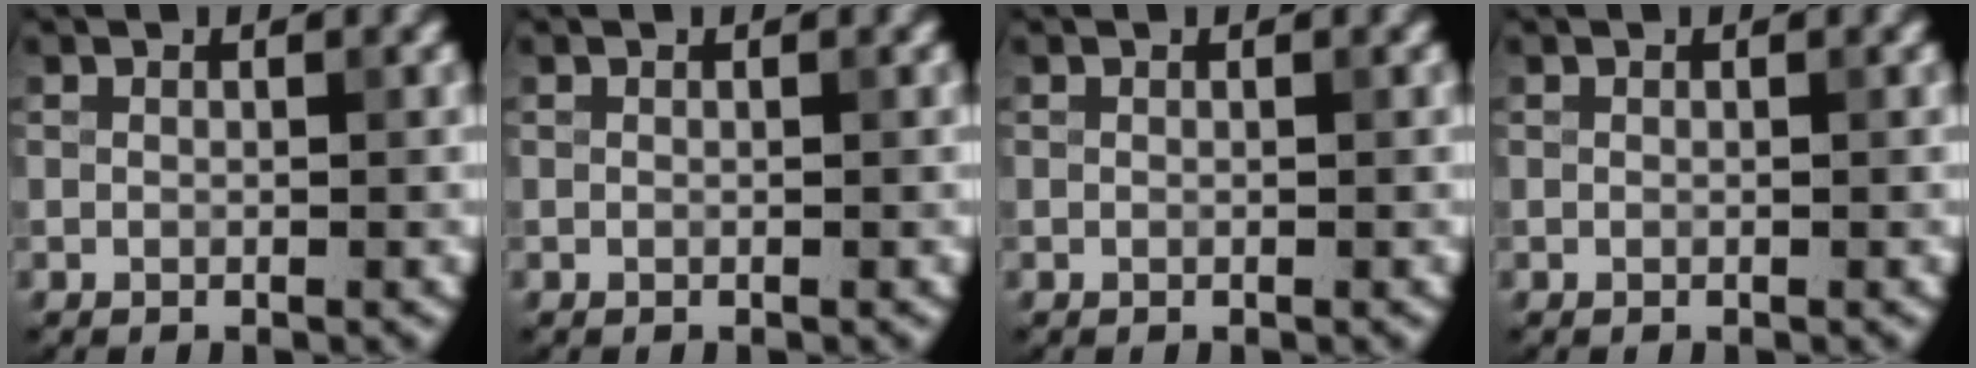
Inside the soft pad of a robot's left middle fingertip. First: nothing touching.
{"total": 0.0}
{"total": 0.0}
{"total": 0.0}